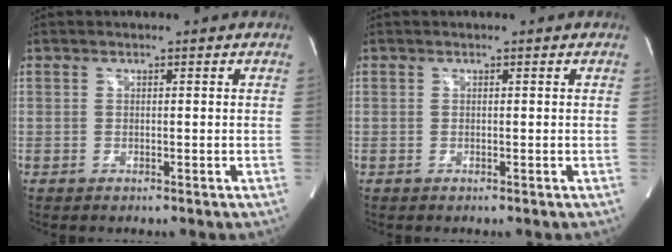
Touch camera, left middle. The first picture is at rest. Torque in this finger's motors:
{"motor_torque": [0.00, 0.00, 0.00, 0.00]}